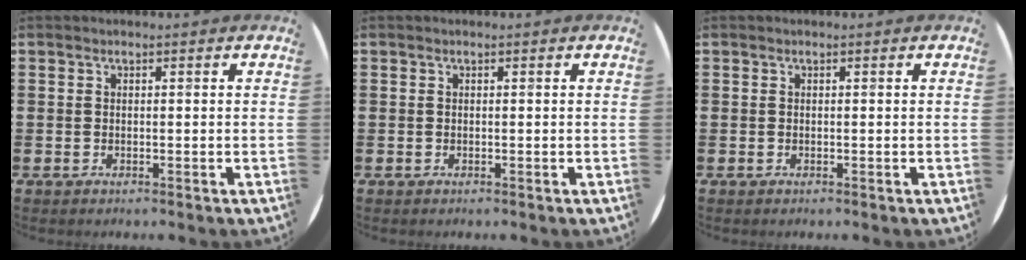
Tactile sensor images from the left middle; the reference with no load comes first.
{"total": 0.0}
{"total": 0.0}